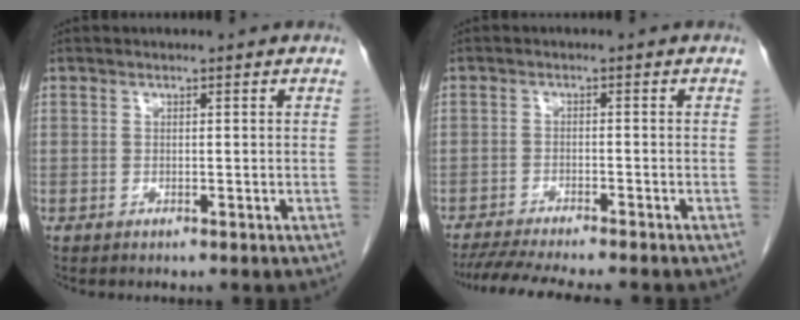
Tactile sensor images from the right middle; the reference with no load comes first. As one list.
[{"total": 11.1, "force": [-9.8, 0.8, 5.2], "torque": [-0.072, -0.013, -0.147]}]